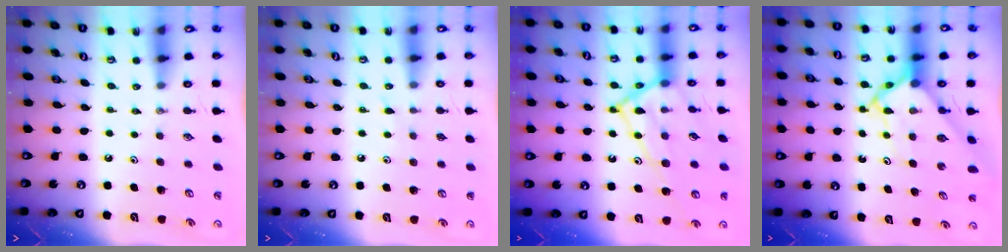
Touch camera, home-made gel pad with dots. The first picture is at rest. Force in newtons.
{"total": 4.9, "press": 4.8, "slide": 0.7}
{"total": 18.7, "press": 18.7, "slide": 1.4}
{"total": 8.1, "press": 8.1, "slide": 0.7}